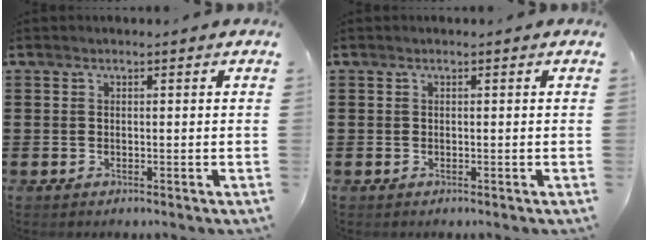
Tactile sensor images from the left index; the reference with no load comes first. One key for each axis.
{"total": 0.0}